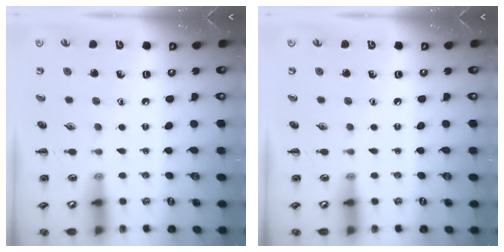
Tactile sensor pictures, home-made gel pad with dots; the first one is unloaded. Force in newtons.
{"total": 0.0}